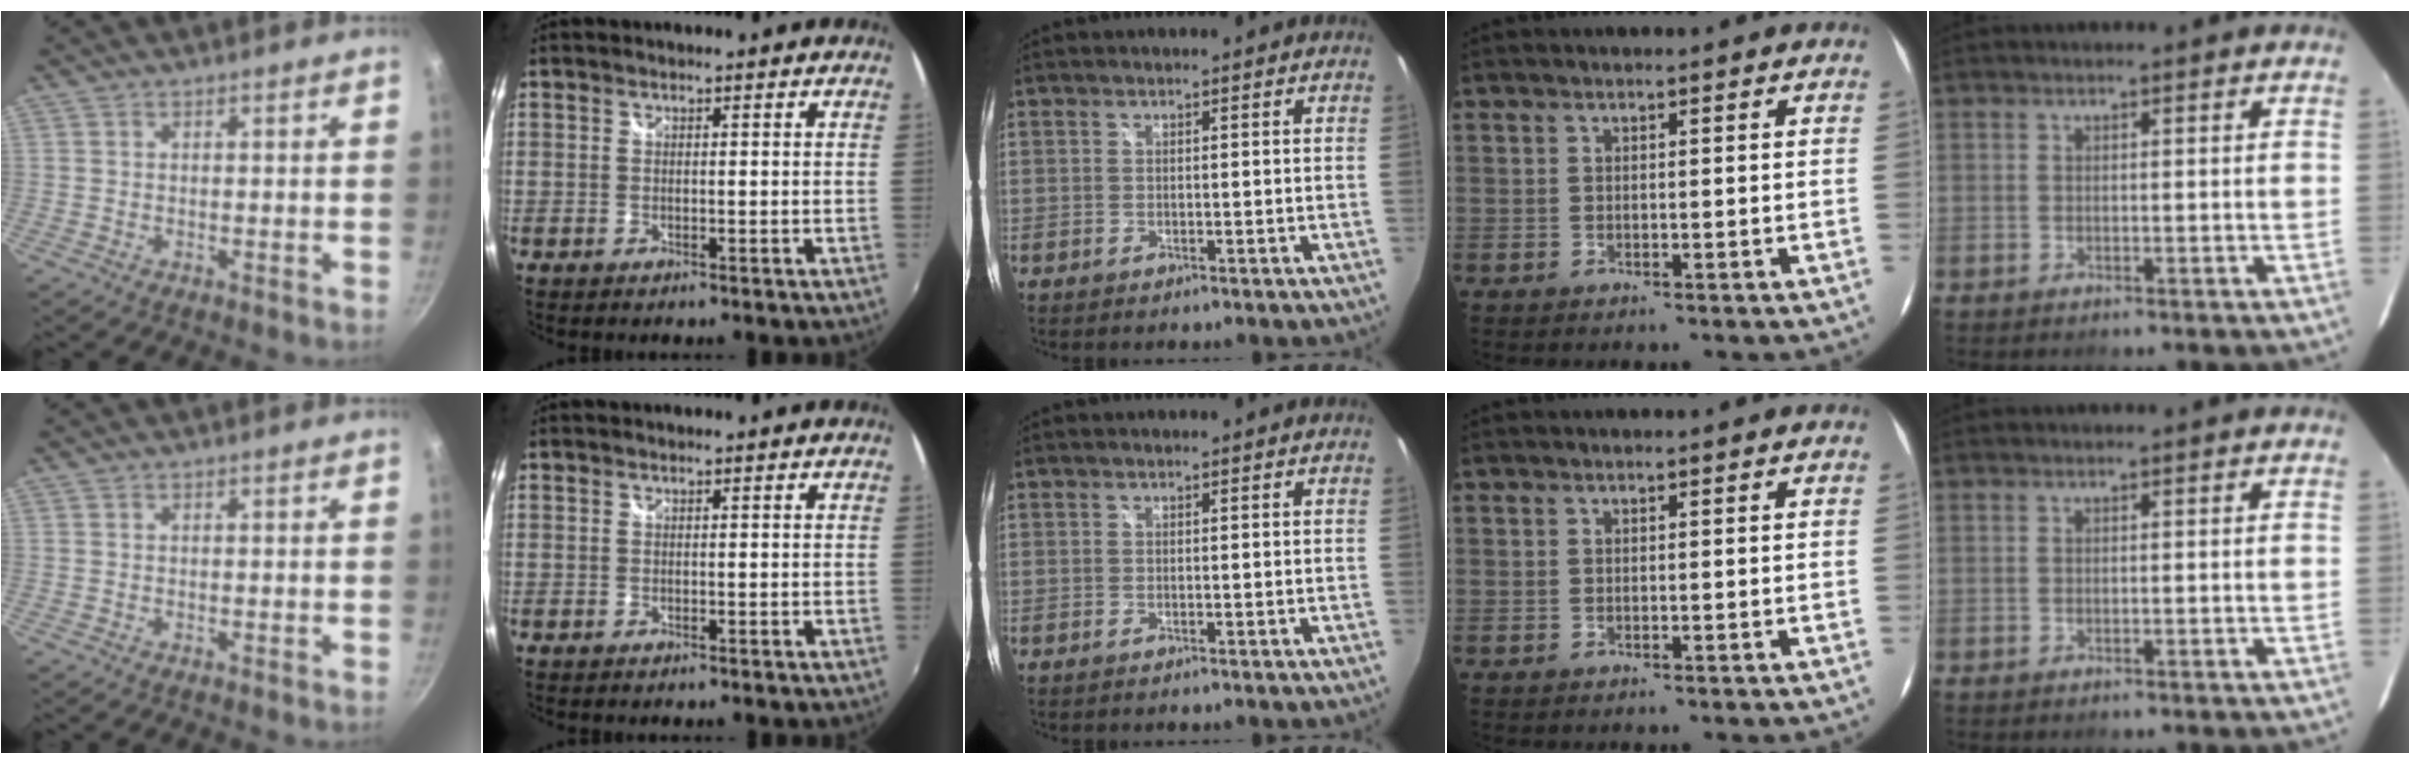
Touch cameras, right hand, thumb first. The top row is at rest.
{}